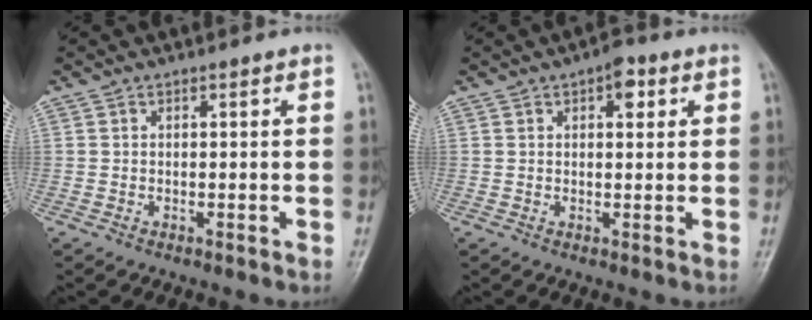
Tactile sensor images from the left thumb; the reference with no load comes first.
{"total": 4.2, "force": [1.8, 2.1, 3.2], "torque": [-0.027, 0.001, 0.016]}